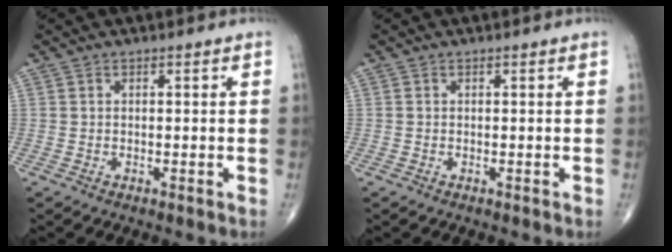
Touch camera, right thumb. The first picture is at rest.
{"total": 0.0}